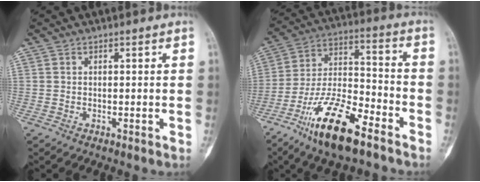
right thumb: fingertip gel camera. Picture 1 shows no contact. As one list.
[{"total": 17.4, "force": [-11.0, 5.5, 12.3], "torque": [-0.219, 0.068, -0.203]}]